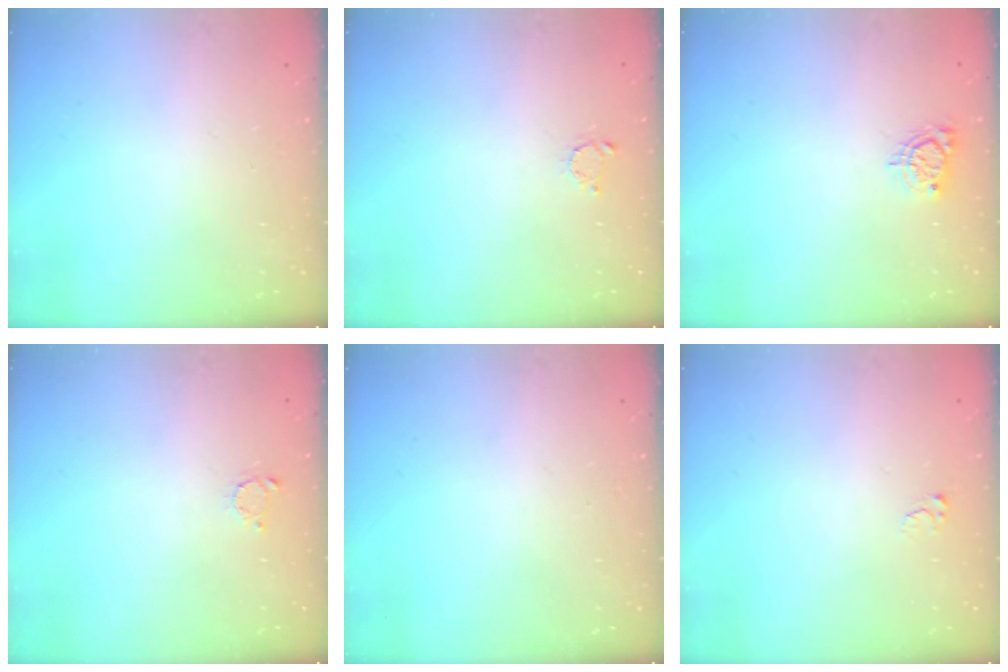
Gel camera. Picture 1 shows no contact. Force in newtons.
{"total": 2.2, "press": 2.2, "slide": 0.4}
{"total": 5.0, "press": 4.9, "slide": 0.6}
{"total": 2.2, "press": 2.2, "slide": 0.4}
{"total": 0.0}
{"total": 2.5, "press": 2.5, "slide": 0.3}